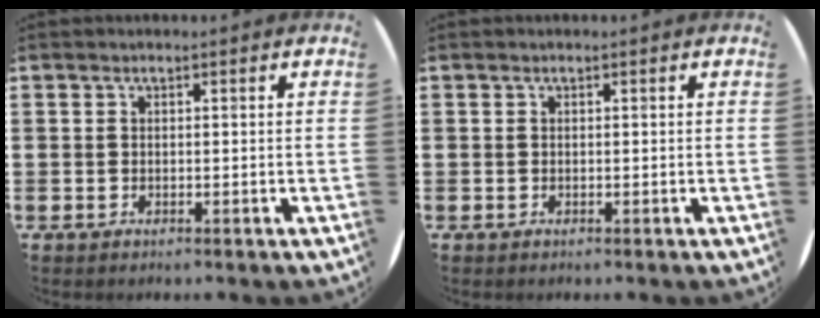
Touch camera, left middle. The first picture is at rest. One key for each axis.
{"total": 0.0}